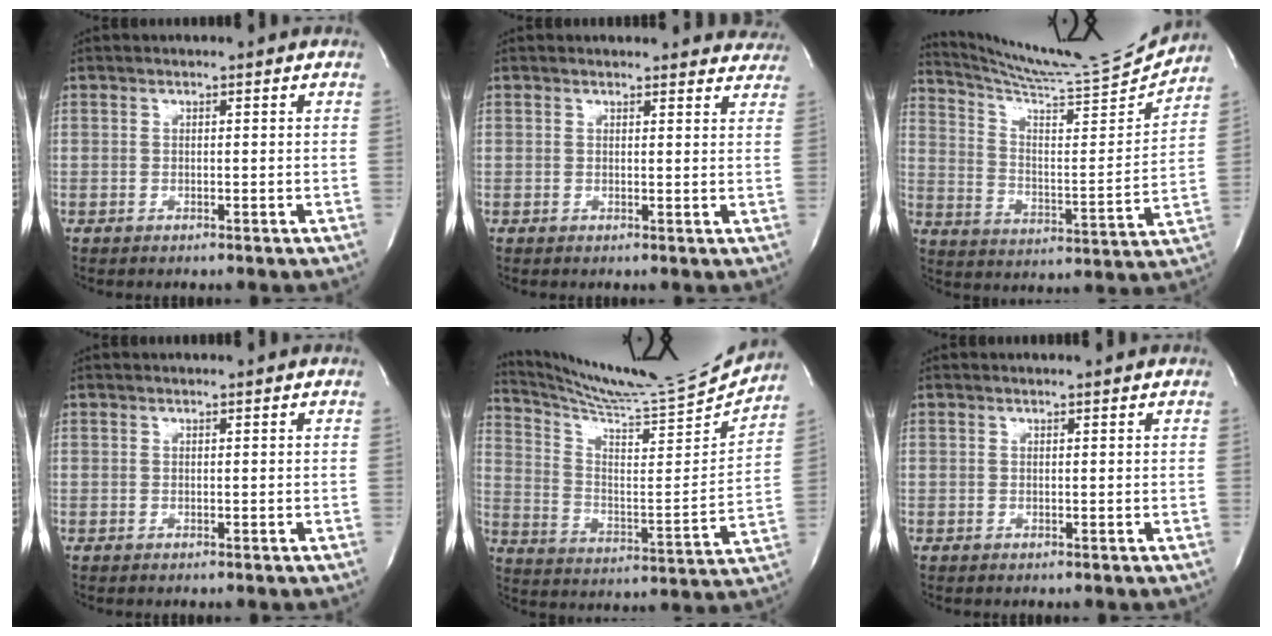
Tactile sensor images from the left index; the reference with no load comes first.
{"total": 12.9, "force": [12.3, 3.4, 2.0], "torque": [-0.001, -0.015, 0.117]}
{"total": 18.0, "force": [17.4, -1.0, 4.6], "torque": [-0.093, -0.068, 0.262]}
{"total": 1.2, "force": [1.1, 0.1, 0.3], "torque": [-0.008, 0.007, 0.015]}
{"total": 19.9, "force": [19.1, -1.1, 5.6], "torque": [-0.116, -0.081, 0.288]}
{"total": 1.4, "force": [1.4, 0.1, 0.2], "torque": [-0.010, 0.002, 0.016]}